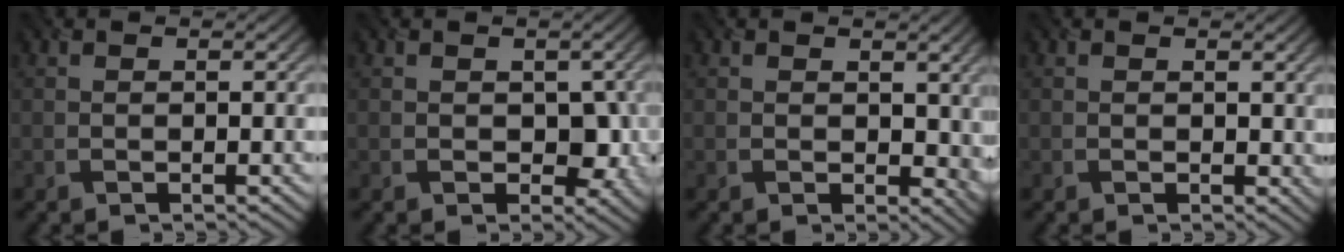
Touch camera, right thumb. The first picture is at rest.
{"total": 3.8, "force": [-0.4, 2.9, 2.5], "torque": [-0.034, -0.011, -0.005]}
{"total": 4.1, "force": [0.5, 3.0, 2.7], "torque": [-0.042, -0.014, 0.014]}
{"total": 0.9, "force": [0.3, 0.8, 0.4], "torque": [-0.007, -0.007, 0.005]}